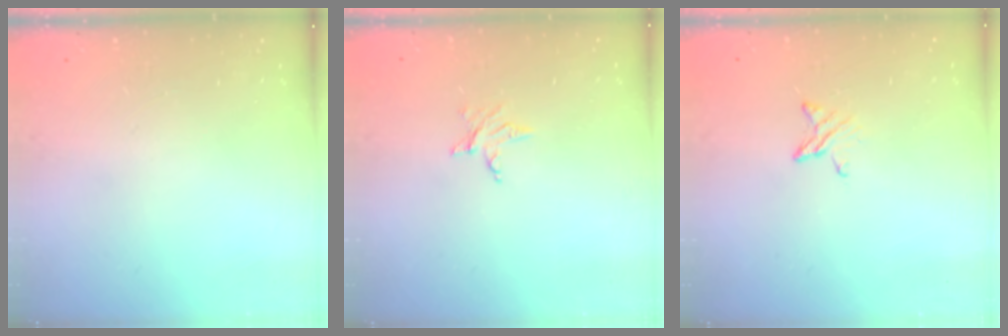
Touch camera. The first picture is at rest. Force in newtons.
{"total": 2.5, "press": 2.5, "slide": 0.4}
{"total": 5.4, "press": 5.3, "slide": 0.6}